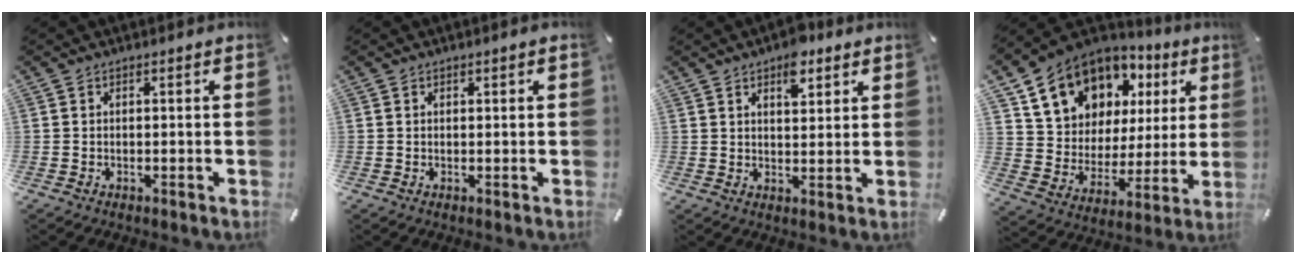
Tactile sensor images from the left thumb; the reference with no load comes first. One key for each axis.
{"total": 0.6, "fx": 0.4, "fy": 0.5, "fz": 0.1, "tx": -0.001, "ty": 0.002, "tz": 0.007}
{"total": 6.6, "fx": 4.2, "fy": 3.4, "fz": 3.8, "tx": -0.036, "ty": -0.018, "tz": 0.067}
{"total": 15.1, "fx": 9.2, "fy": 11.1, "fz": 4.5, "tx": -0.090, "ty": -0.061, "tz": 0.178}